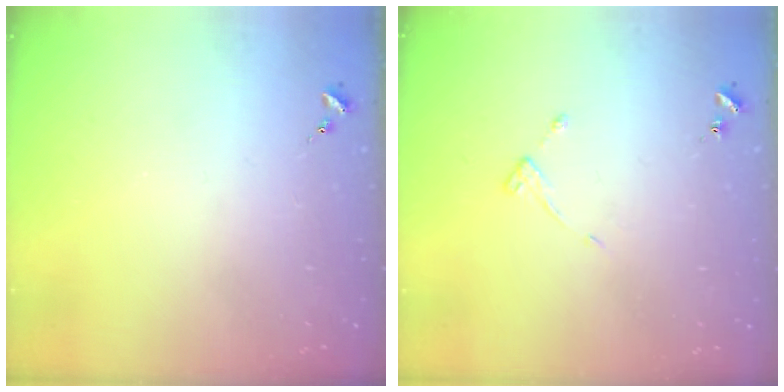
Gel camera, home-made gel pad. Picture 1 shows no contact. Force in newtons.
{"total": 3.6, "press": 3.6, "slide": 0.5}